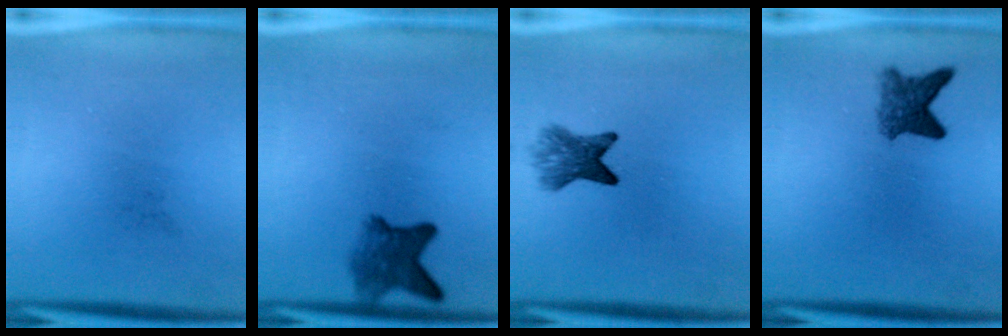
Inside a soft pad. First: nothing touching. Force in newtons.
{"total": 5.0}
{"total": 5.0}
{"total": 3.9}